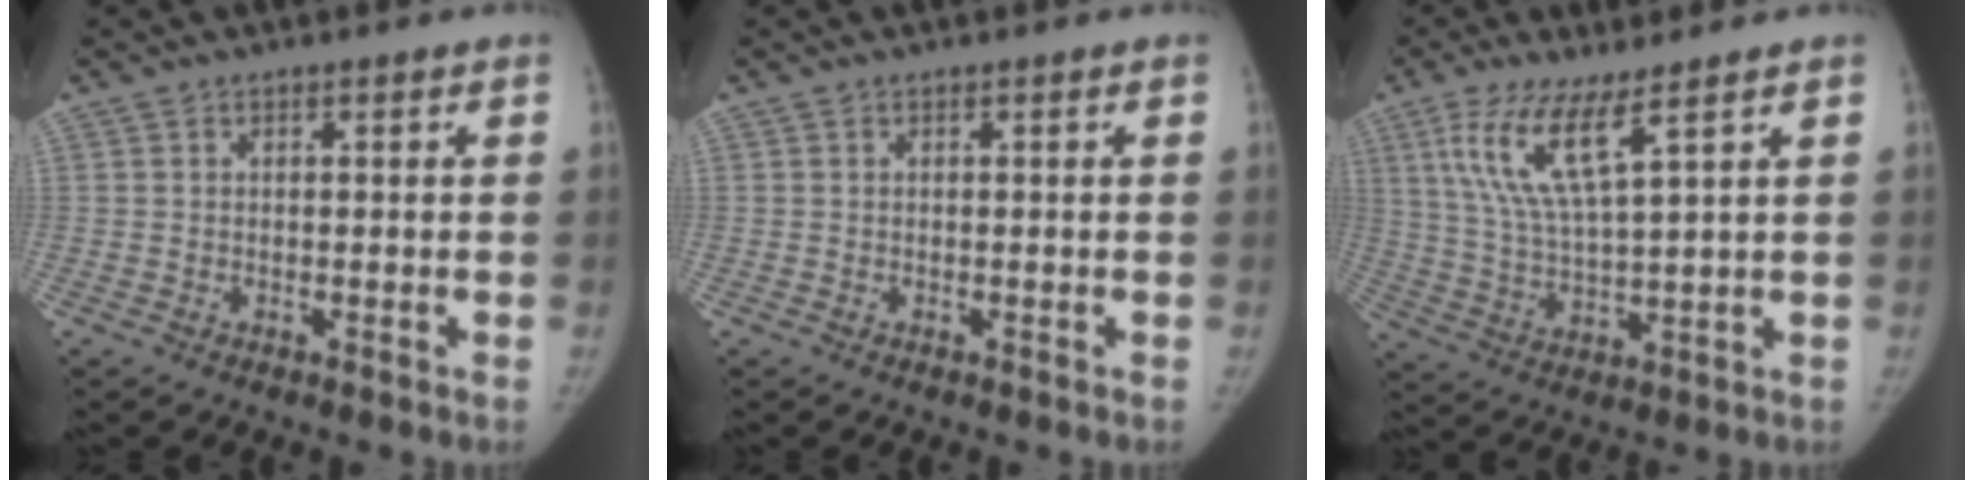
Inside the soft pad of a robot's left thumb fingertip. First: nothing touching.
{"total": 0.0}
{"total": 10.4, "force": [5.7, 2.1, 8.4], "torque": [-0.179, -0.028, 0.122]}